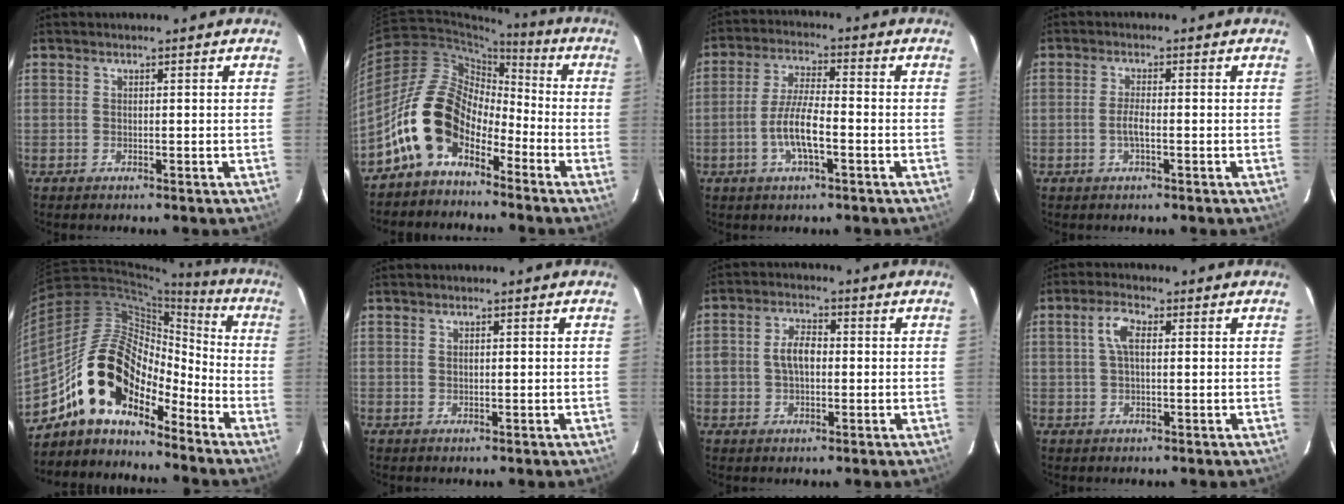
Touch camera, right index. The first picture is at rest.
{"total": 13.1, "force": [-7.0, 8.0, 7.7], "torque": [-0.136, 0.019, -0.136]}
{"total": 7.9, "force": [-2.9, 1.9, 7.2], "torque": [-0.146, 0.004, -0.055]}
{"total": 2.5, "force": [-0.9, 0.4, 2.3], "torque": [-0.046, 0.002, -0.018]}
{"total": 15.7, "force": [-11.6, 7.2, 7.7], "torque": [-0.135, 0.020, -0.220]}
{"total": 0.7, "force": [0.1, 0.5, 0.5], "torque": [-0.009, 0.003, 0.002]}
{"total": 5.3, "force": [-0.2, 3.6, 3.9], "torque": [-0.073, 0.014, 0.000]}
{"total": 4.2, "force": [0.8, 1.8, 3.7], "torque": [-0.074, 0.011, 0.014]}